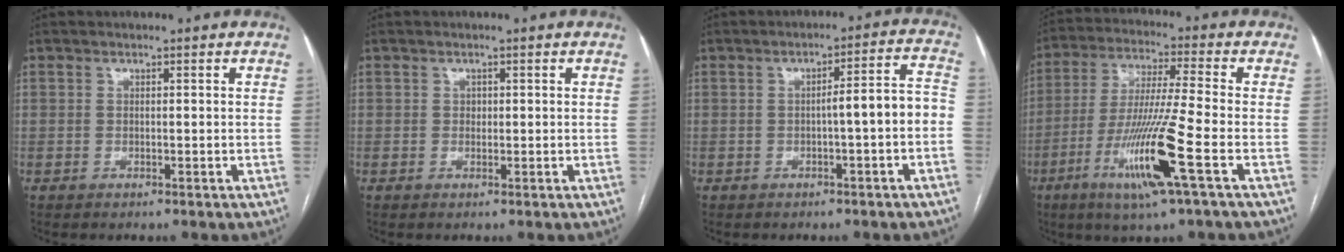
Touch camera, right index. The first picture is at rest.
{"total": 0.9, "force": [0.2, 0.8, 0.4], "torque": [-0.005, 0.001, 0.002]}
{"total": 5.9, "force": [-1.1, 0.4, 5.8], "torque": [-0.076, 0.028, -0.014]}
{"total": 13.8, "force": [-5.4, -1.0, 12.7], "torque": [-0.258, -0.023, -0.106]}